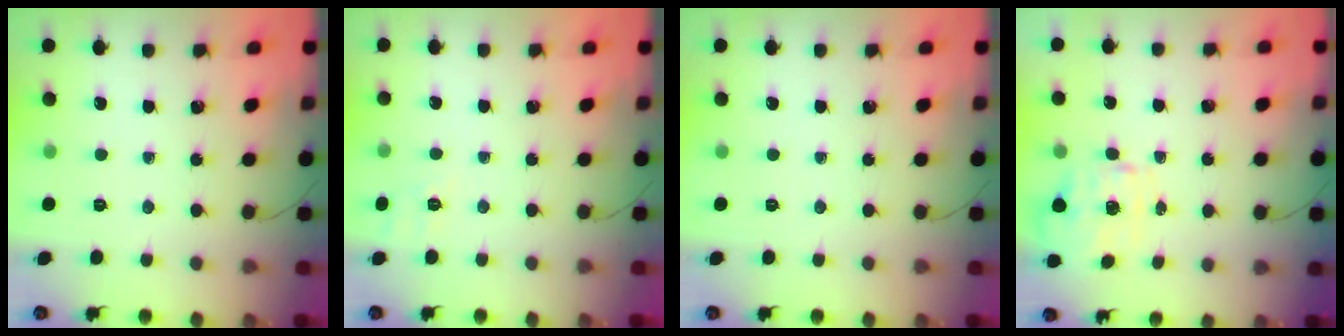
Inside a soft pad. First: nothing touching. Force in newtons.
{"total": 2.0, "press": 1.1, "slide": 1.7}
{"total": 0.0}
{"total": 1.5, "press": 1.4, "slide": 0.5}